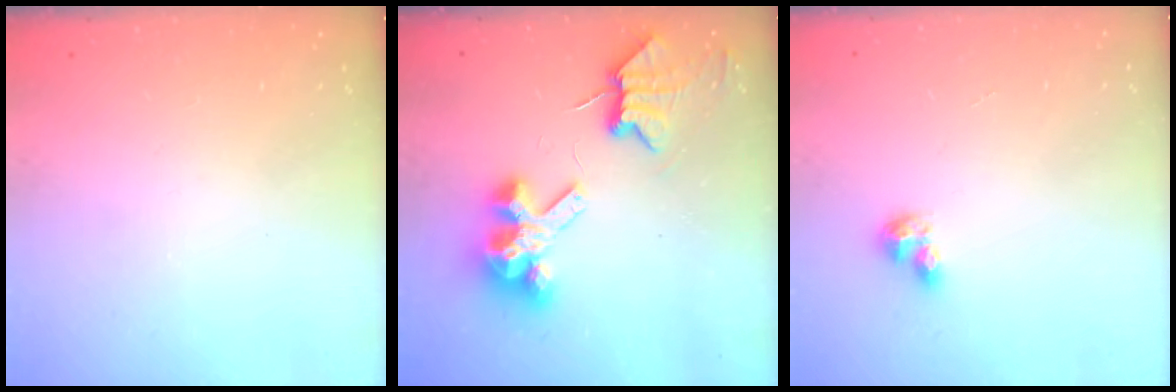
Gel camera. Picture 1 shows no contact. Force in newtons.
{"total": 8.9, "press": 8.8, "slide": 1.1}
{"total": 5.3, "press": 5.3, "slide": 0.6}